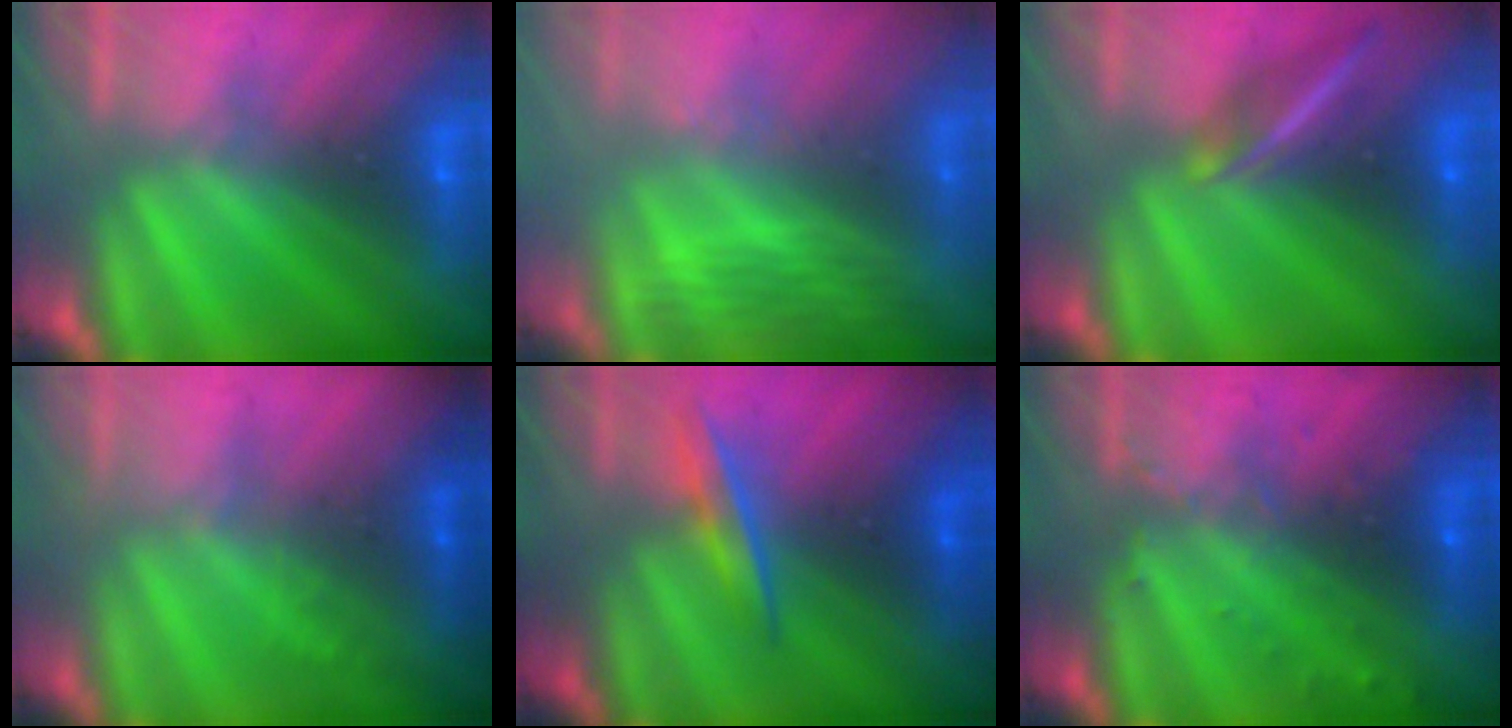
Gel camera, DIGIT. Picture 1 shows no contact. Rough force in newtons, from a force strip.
{"total": 3.2}
{"total": 7.4}
{"total": 1.8}
{"total": 1.4}
{"total": 3.3}